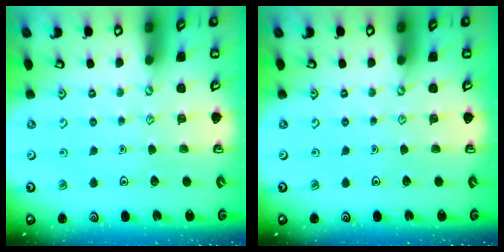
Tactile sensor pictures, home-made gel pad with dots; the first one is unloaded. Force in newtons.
{"total": 0.0}